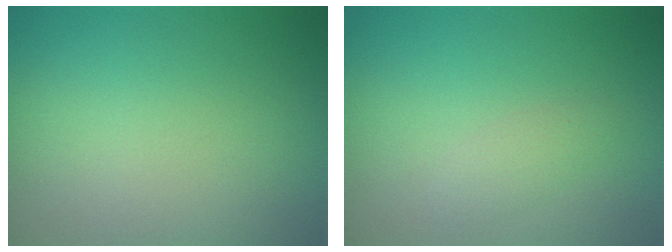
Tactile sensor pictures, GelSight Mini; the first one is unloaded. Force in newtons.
{"total": 1.1, "press": 1.1, "slide": 0.1}